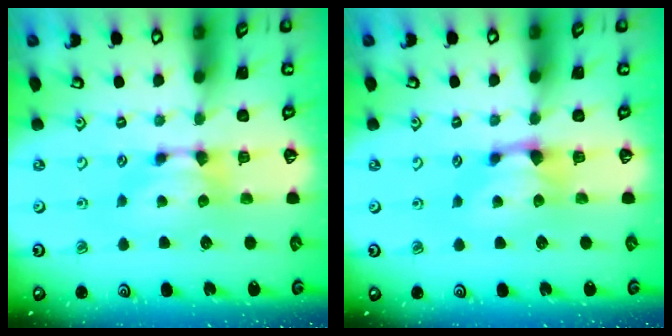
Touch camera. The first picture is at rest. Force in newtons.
{"total": 1.0, "press": 0.5, "slide": 0.8}